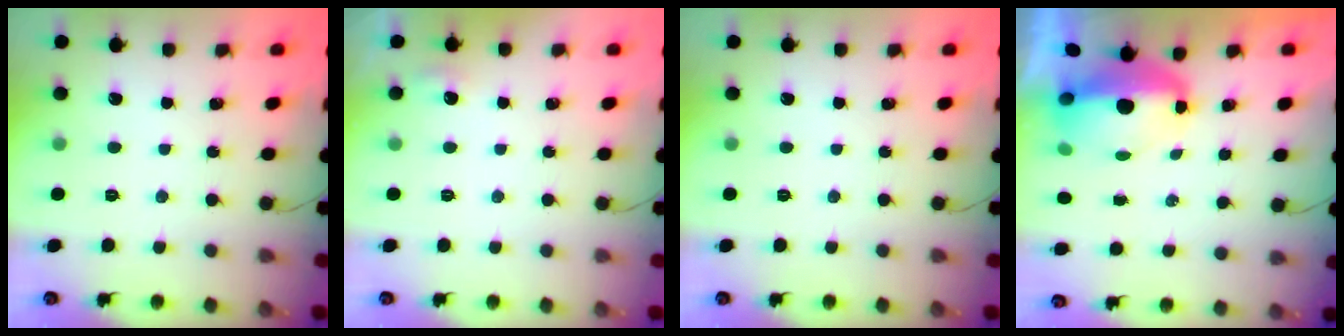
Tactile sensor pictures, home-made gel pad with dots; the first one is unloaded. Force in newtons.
{"total": 3.9, "press": 3.8, "slide": 1.1}
{"total": 0.0}
{"total": 10.2, "press": 7.7, "slide": 6.6}